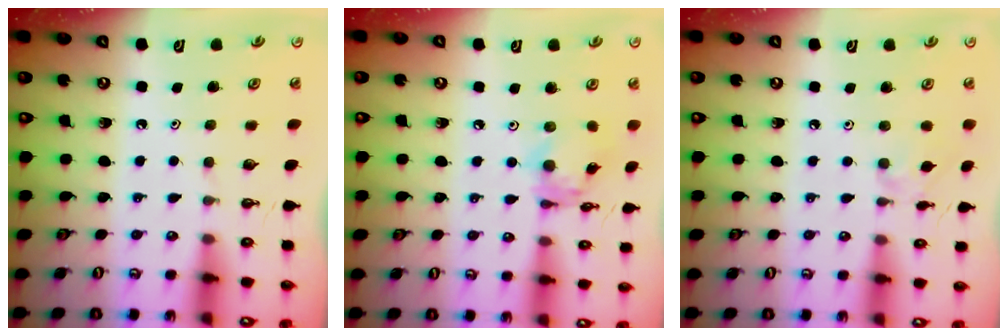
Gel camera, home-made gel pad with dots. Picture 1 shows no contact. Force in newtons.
{"total": 6.6, "press": 6.6, "slide": 0.4}
{"total": 1.9, "press": 1.9, "slide": 0.5}